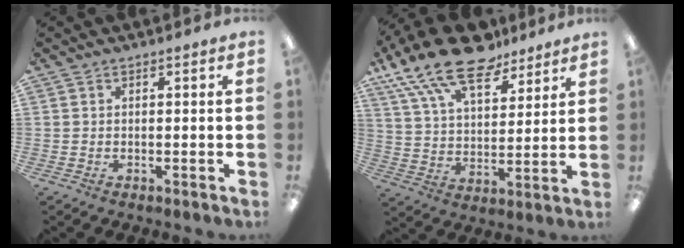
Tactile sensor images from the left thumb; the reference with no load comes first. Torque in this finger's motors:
{"motor_torque": [0.55, 0.48, 1.27, -1.50, 0.42]}